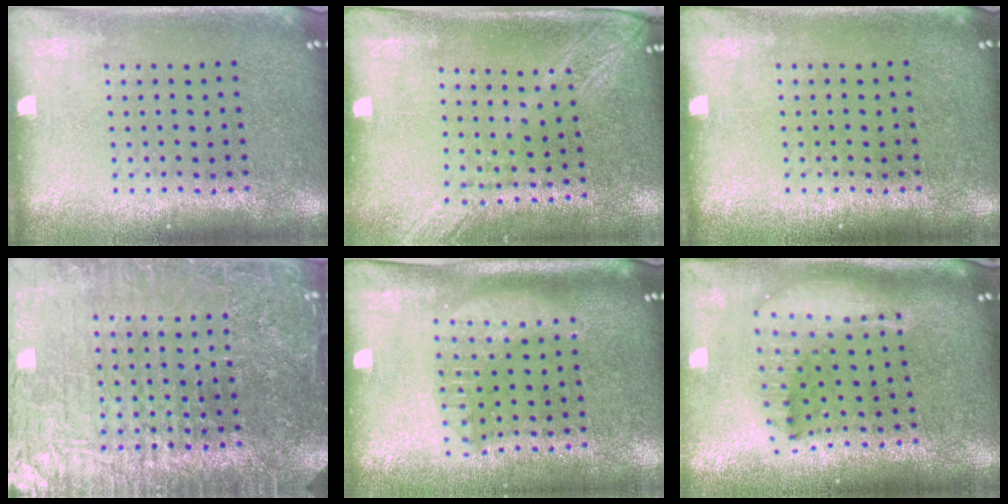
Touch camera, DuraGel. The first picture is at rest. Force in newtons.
{"total": 2.1, "press": 1.7, "slide": 1.2}
{"total": 0.0}
{"total": 5.4, "press": 4.9, "slide": 2.3}
{"total": 1.8, "press": 1.5, "slide": 0.9}
{"total": 1.9, "press": 1.5, "slide": 1.2}